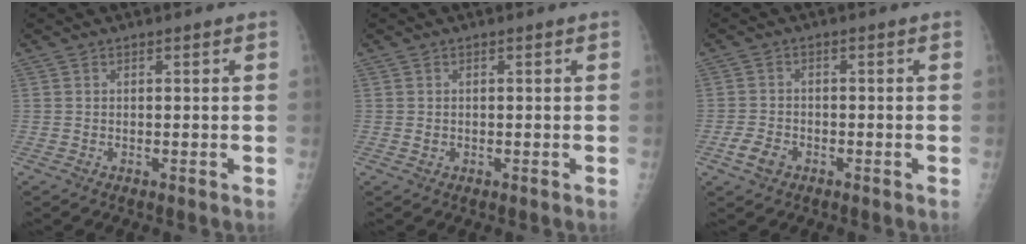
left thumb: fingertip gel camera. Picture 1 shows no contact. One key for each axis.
{"total": 0.9, "fx": 0.0, "fy": 0.8, "fz": 0.4, "tx": -0.006, "ty": 0.000, "tz": 0.001}
{"total": 3.7, "fx": -1.8, "fy": 2.6, "fz": 1.9, "tx": -0.034, "ty": 0.009, "tz": -0.030}